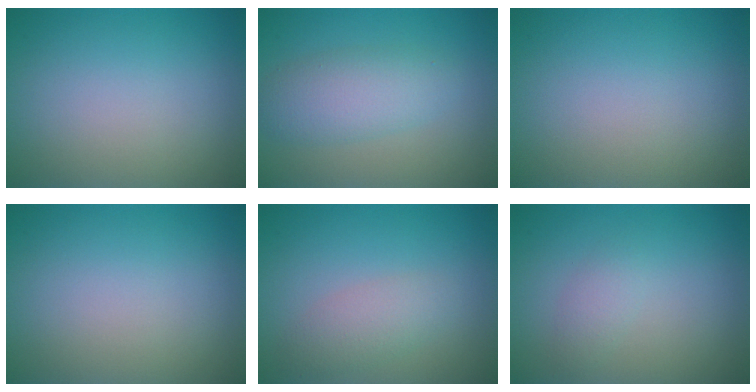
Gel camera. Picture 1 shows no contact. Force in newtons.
{"total": 4.1, "press": 4.1, "slide": 0.1}
{"total": 0.0}
{"total": 0.0}
{"total": 2.4, "press": 2.4, "slide": 0.1}
{"total": 1.3, "press": 1.3, "slide": 0.0}